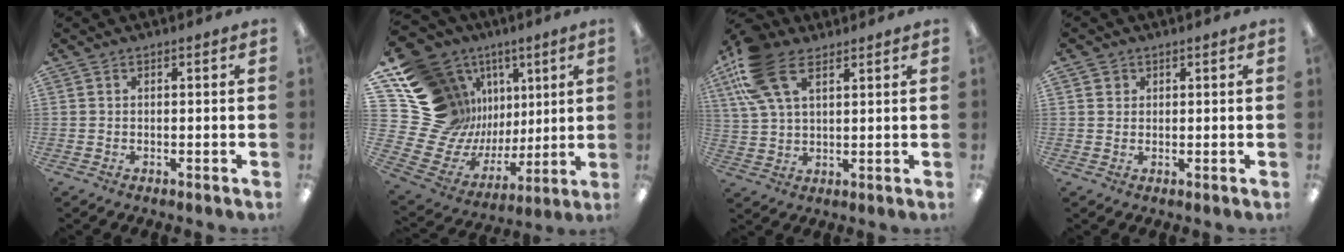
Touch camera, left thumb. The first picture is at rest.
{"total": 20.5, "force": [10.0, 16.4, 7.1], "torque": [-0.151, -0.101, 0.240]}
{"total": 14.5, "force": [7.6, 7.5, 9.8], "torque": [-0.226, -0.014, 0.141]}
{"total": 1.5, "force": [0.8, 1.3, 0.1], "torque": [0.003, -0.002, 0.013]}